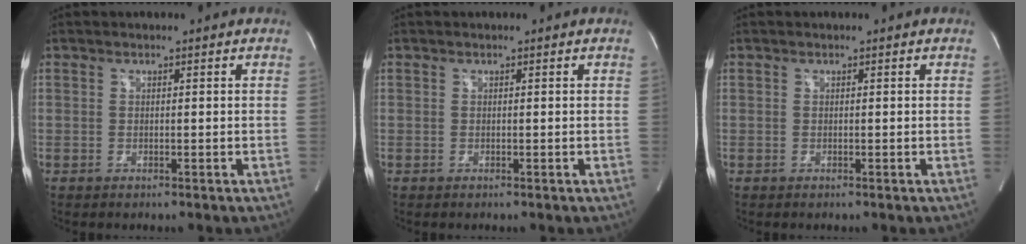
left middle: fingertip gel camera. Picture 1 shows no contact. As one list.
[{"total": 0.0}, {"total": 0.0}]